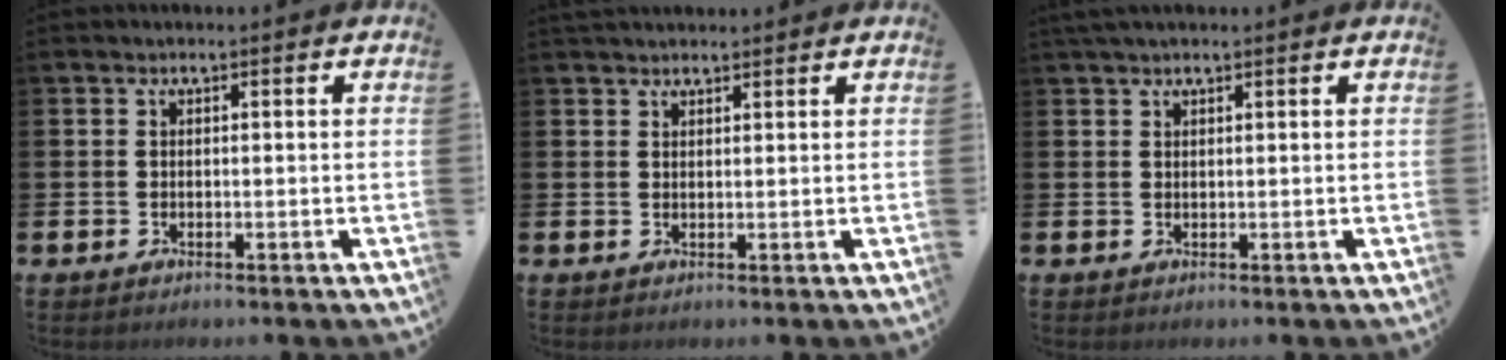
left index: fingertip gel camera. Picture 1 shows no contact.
{"total": 1.9, "force": [1.8, 0.5, 0.2], "torque": [0.001, -0.002, 0.032]}
{"total": 1.5, "force": [1.4, 0.2, 0.7], "torque": [-0.013, 0.003, 0.024]}